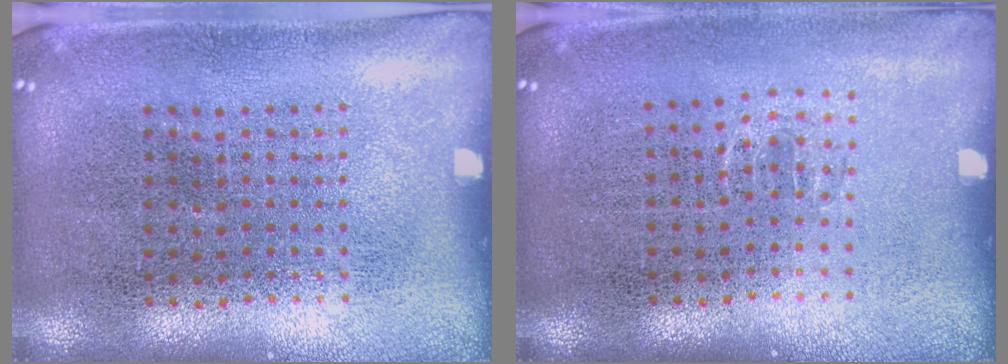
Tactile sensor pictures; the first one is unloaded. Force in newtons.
{"total": 0.5, "press": 0.5, "slide": 0.3}